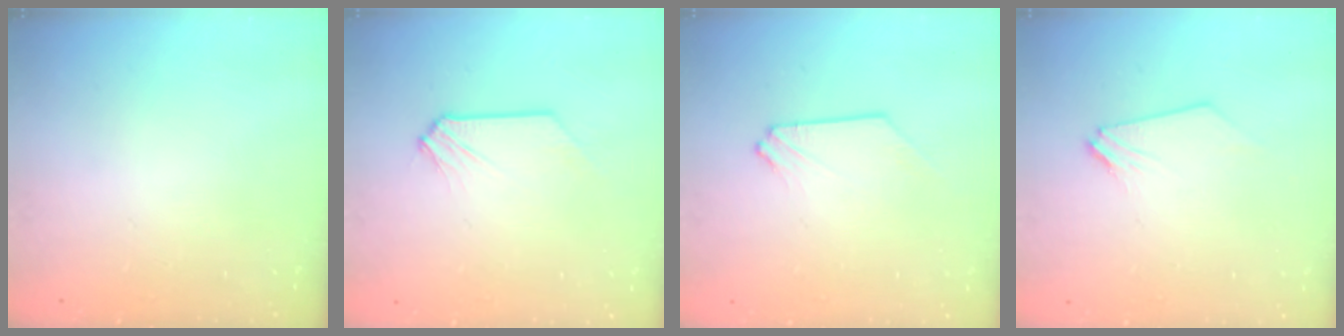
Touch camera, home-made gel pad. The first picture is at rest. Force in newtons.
{"total": 0.0}
{"total": 0.0}
{"total": 0.0}